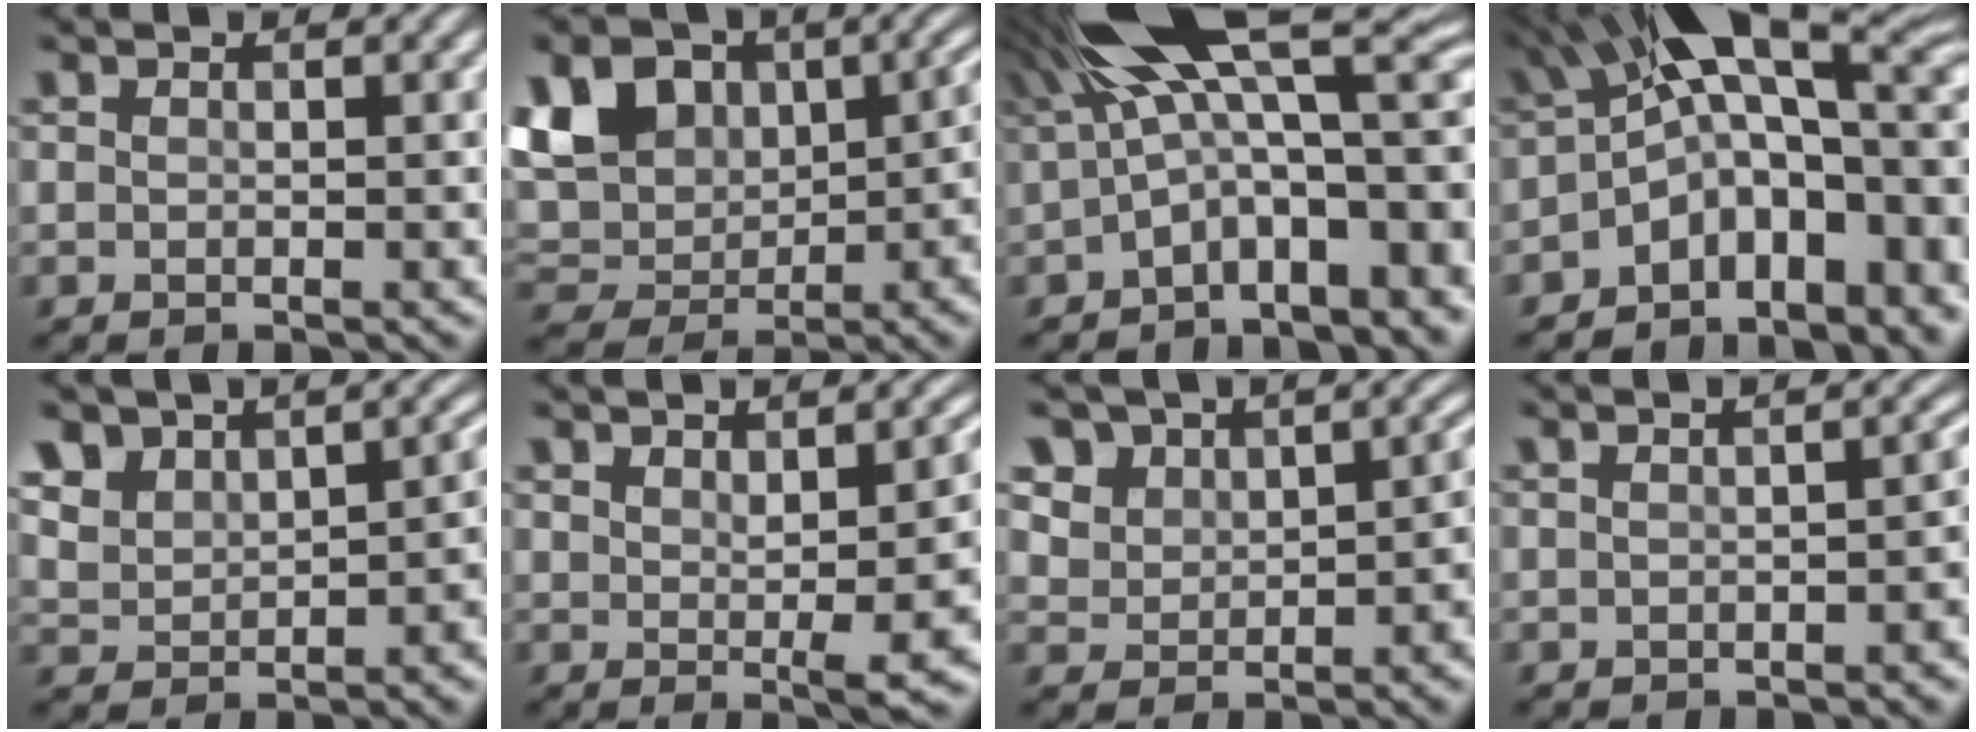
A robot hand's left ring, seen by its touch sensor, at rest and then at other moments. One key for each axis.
{"total": 12.3, "fx": 2.9, "fy": 9.1, "fz": 7.8, "tx": -0.135, "ty": 0.016, "tz": 0.049}
{"total": 15.2, "fx": 2.0, "fy": 6.8, "fz": 13.4, "tx": -0.198, "ty": 0.011, "tz": 0.056}
{"total": 14.3, "fx": -2.2, "fy": 7.8, "fz": 11.8, "tx": -0.165, "ty": 0.013, "tz": -0.030}
{"total": 6.2, "fx": 2.5, "fy": 4.3, "fz": 3.6, "tx": -0.060, "ty": 0.000, "tz": 0.051}
{"total": 5.5, "fx": 1.1, "fy": 1.4, "fz": 5.2, "tx": -0.070, "ty": -0.006, "tz": 0.025}
{"total": 5.8, "fx": 2.2, "fy": 4.5, "fz": 2.9, "tx": -0.040, "ty": 0.007, "tz": 0.038}
{"total": 3.1, "fx": -0.3, "fy": 1.3, "fz": 2.8, "tx": -0.026, "ty": 0.006, "tz": 0.003}